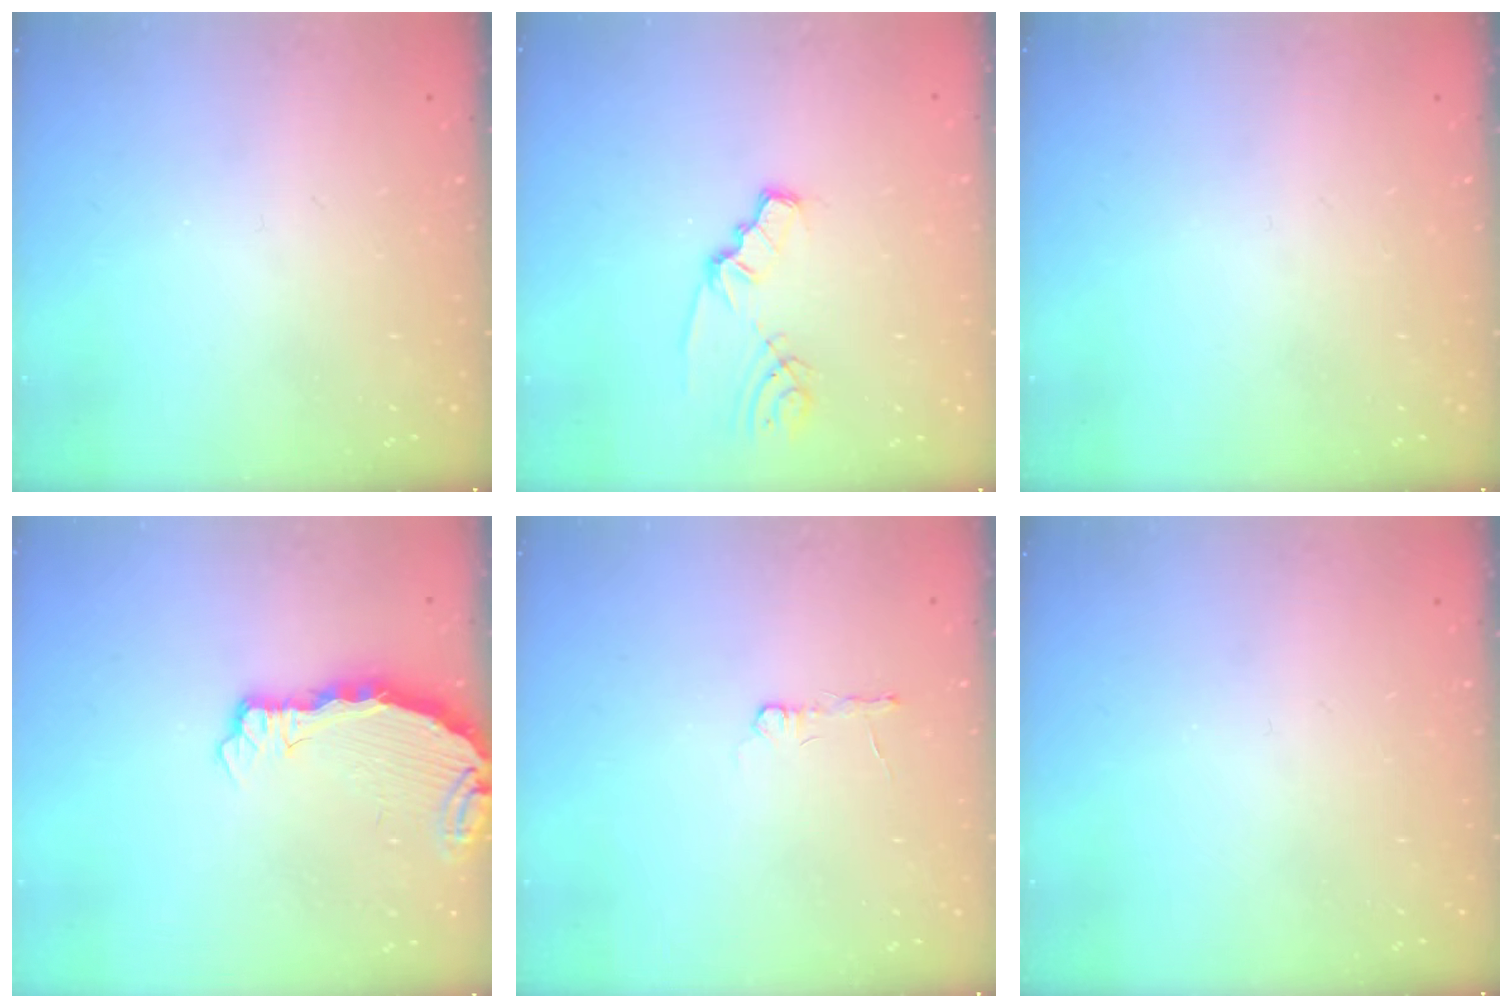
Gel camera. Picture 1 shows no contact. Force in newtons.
{"total": 2.7, "press": 2.7, "slide": 0.3}
{"total": 0.0}
{"total": 3.9, "press": 3.9, "slide": 0.4}
{"total": 2.7, "press": 2.7, "slide": 0.4}
{"total": 0.0}